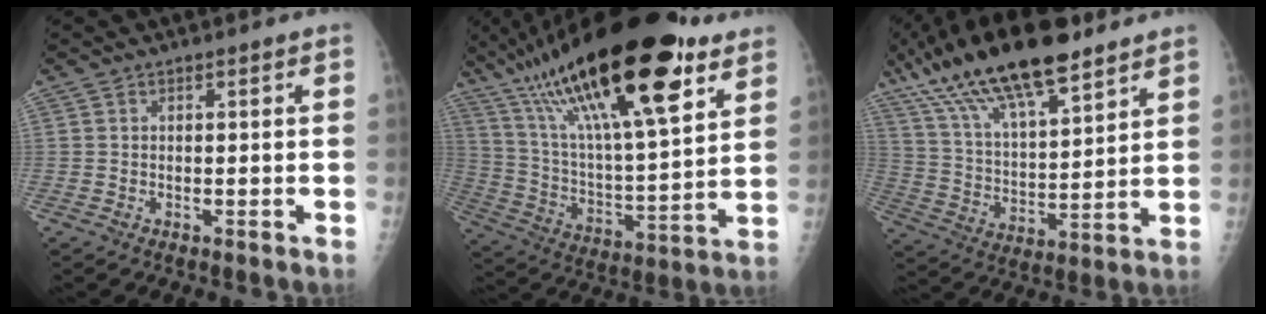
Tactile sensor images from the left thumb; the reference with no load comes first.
{"total": 31.8, "force": [18.6, 8.7, 24.3], "torque": [-0.408, -0.033, 0.315]}
{"total": 22.3, "force": [15.2, 7.3, 14.7], "torque": [-0.247, -0.035, 0.272]}